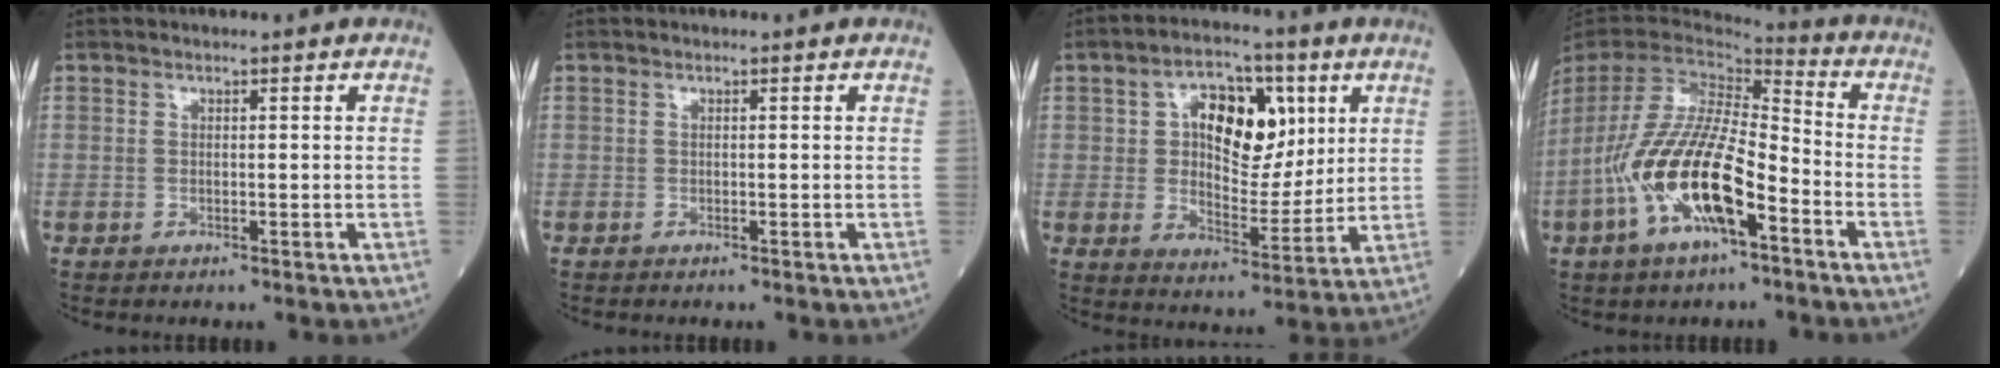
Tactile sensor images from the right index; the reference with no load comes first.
{"total": 0.0}
{"total": 12.4, "force": [3.9, 6.5, 9.8], "torque": [-0.157, 0.021, 0.066]}
{"total": 16.9, "force": [-6.6, 5.0, 14.8], "torque": [-0.313, -0.003, -0.119]}